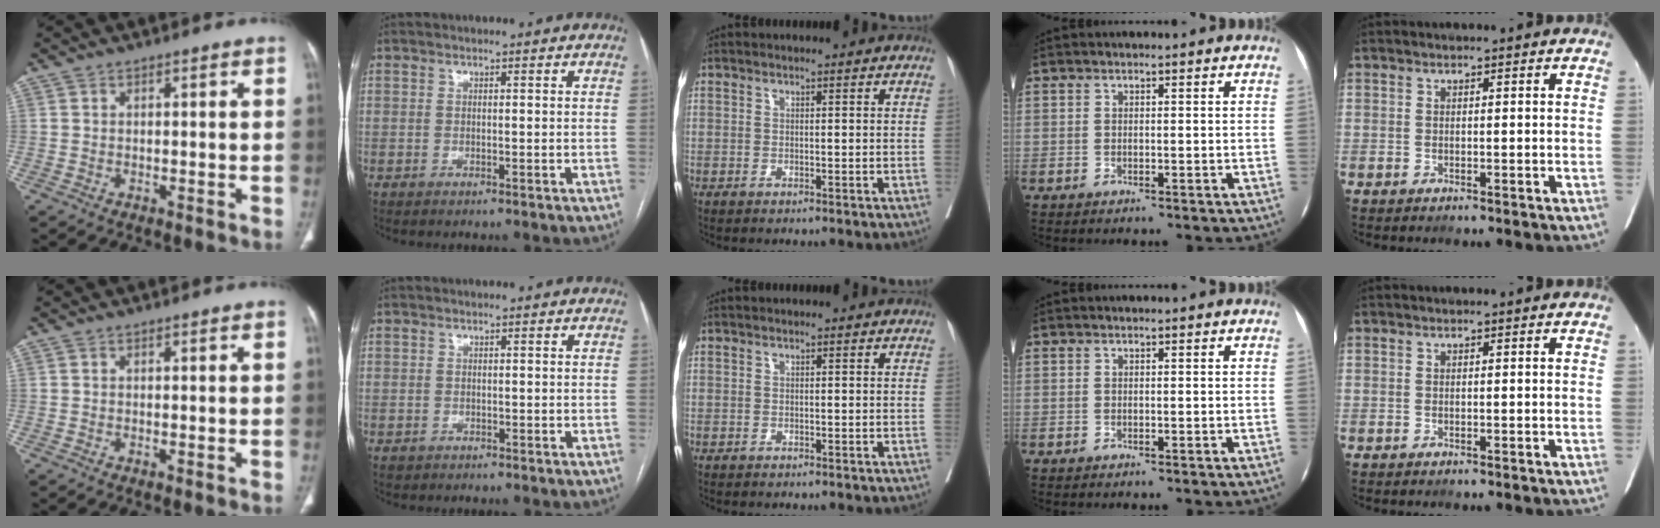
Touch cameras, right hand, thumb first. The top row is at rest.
{"index": {"total": 0.8, "force": [-0.3, 0.8, -0.1], "torque": [0.002, 0.005, -0.005]}}